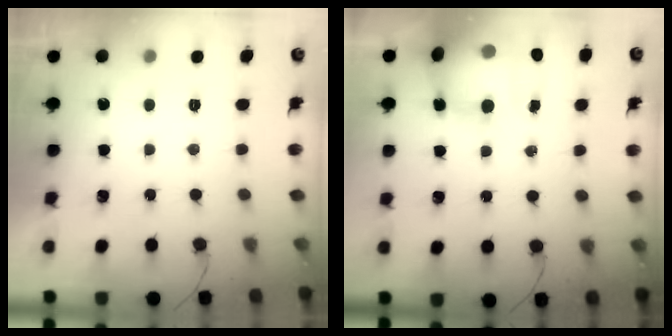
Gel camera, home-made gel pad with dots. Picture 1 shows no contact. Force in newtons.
{"total": 15.8, "press": 15.3, "slide": 4.0}